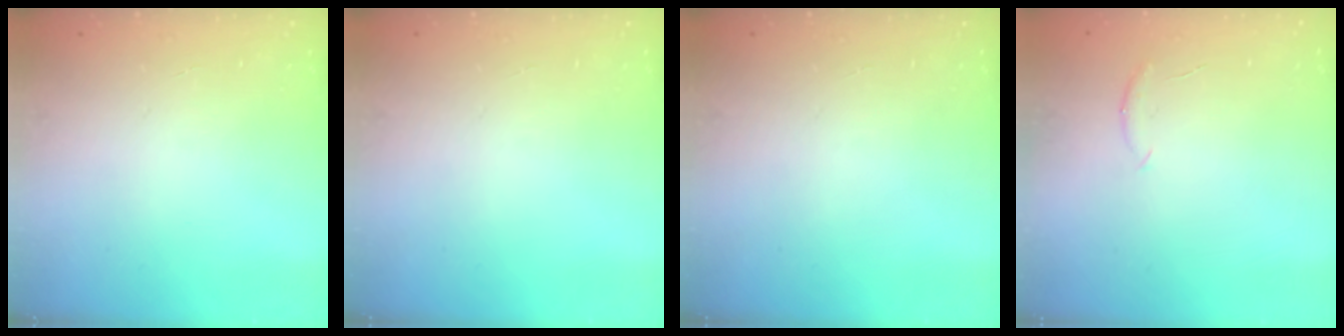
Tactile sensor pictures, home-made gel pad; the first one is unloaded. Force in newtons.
{"total": 0.0}
{"total": 0.0}
{"total": 5.0, "press": 4.9, "slide": 1.0}